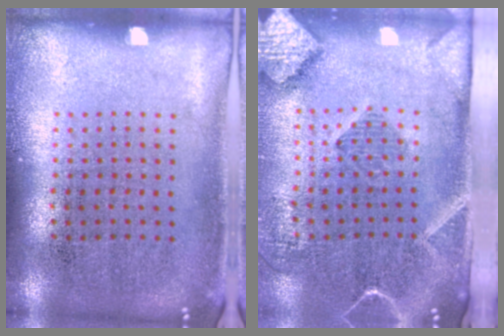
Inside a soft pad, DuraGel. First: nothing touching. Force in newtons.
{"total": 2.9, "press": 2.1, "slide": 2.0}